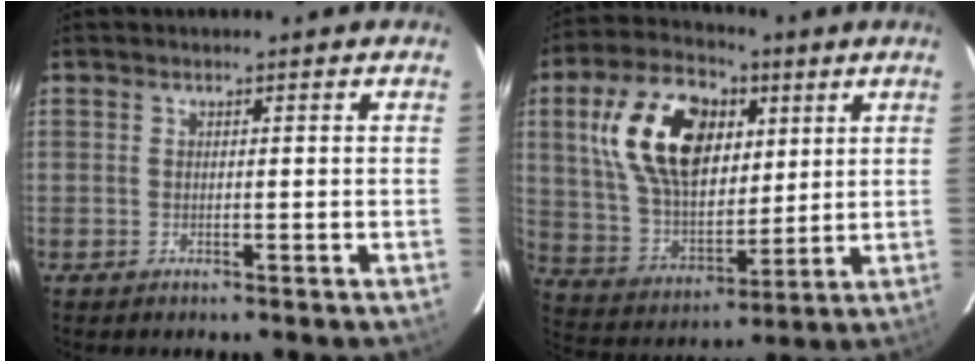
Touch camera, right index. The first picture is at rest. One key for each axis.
{"total": 20.6, "fx": 6.9, "fy": 12.7, "fz": 14.7, "tx": -0.301, "ty": 0.027, "tz": 0.137}